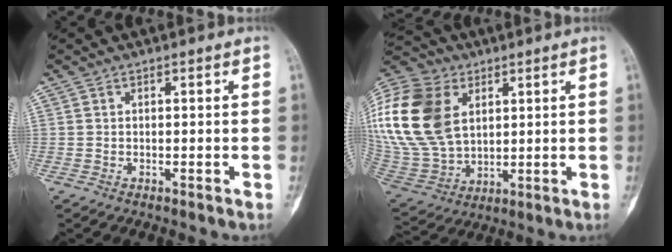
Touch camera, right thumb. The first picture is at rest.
{"total": 26.6, "force": [7.6, 18.6, 17.5], "torque": [-0.398, 0.008, 0.156]}